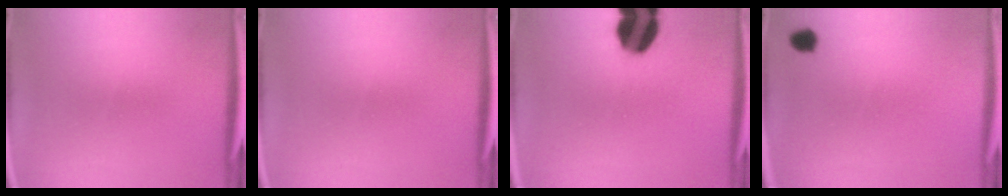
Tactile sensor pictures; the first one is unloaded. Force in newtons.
{"total": 0.0}
{"total": 14.3}
{"total": 3.9}